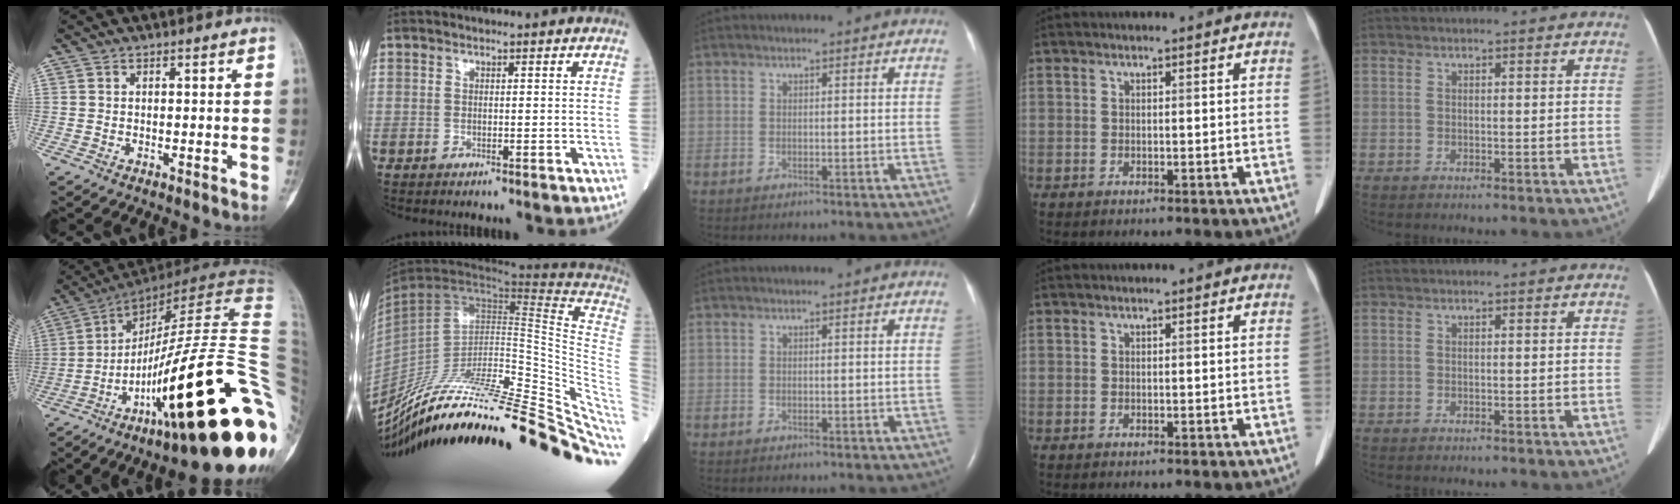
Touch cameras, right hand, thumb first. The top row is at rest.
{"thumb": {"total": 39.1, "force": [-10.8, 7.8, 36.8], "torque": [-0.475, 0.046, -0.172]}, "index": {"total": 37.7, "force": [-30.1, 4.1, 22.3], "torque": [-0.233, -0.031, -0.436]}}